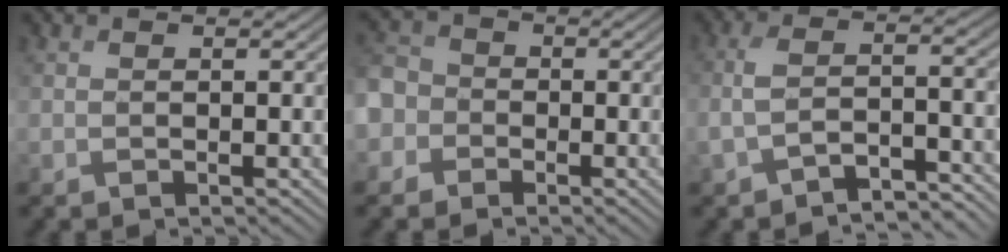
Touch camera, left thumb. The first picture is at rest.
{"total": 6.4, "force": [-2.0, 5.6, 2.2], "torque": [-0.073, -0.003, -0.071]}
{"total": 5.2, "force": [-3.7, 1.6, 3.3], "torque": [-0.071, -0.002, -0.073]}